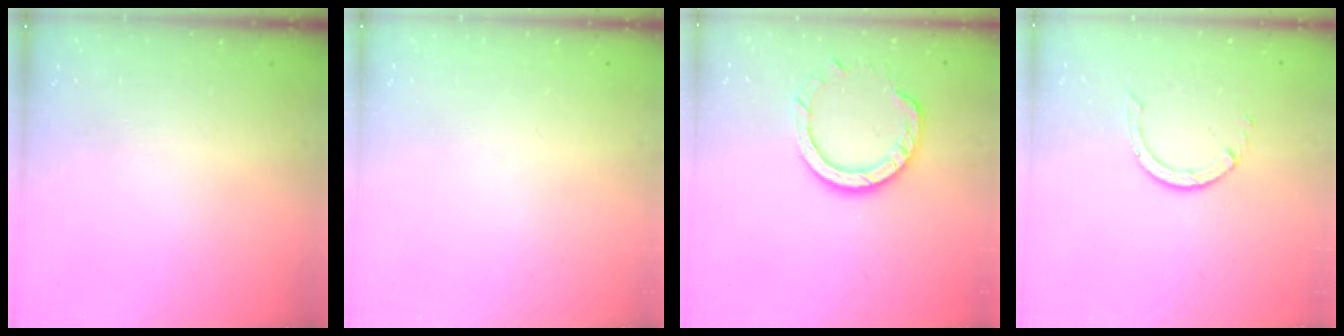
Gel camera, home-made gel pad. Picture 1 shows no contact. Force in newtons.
{"total": 0.0}
{"total": 10.8, "press": 10.7, "slide": 1.3}
{"total": 1.4, "press": 1.4, "slide": 0.2}